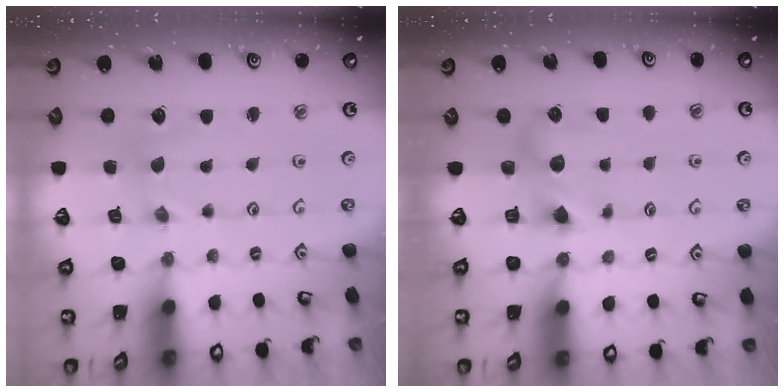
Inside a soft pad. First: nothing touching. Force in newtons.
{"total": 6.4, "press": 6.4, "slide": 0.7}